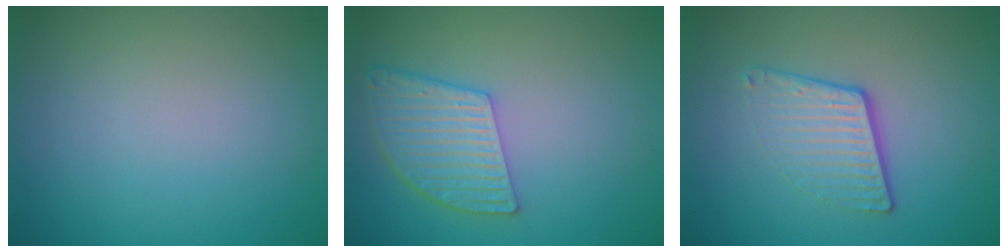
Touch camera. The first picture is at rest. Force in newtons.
{"total": 5.0, "press": 4.0, "slide": 3.1}
{"total": 3.9, "press": 2.6, "slide": 2.9}